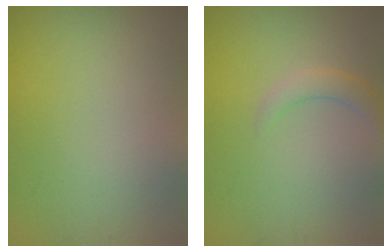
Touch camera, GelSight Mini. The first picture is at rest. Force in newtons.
{"total": 1.9, "press": 1.9, "slide": 0.2}